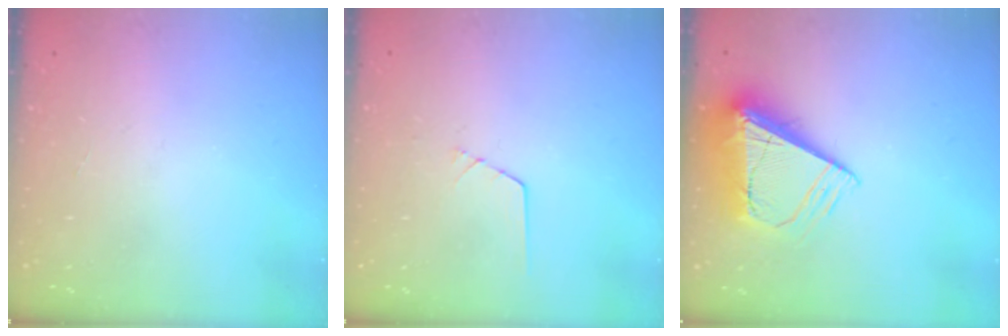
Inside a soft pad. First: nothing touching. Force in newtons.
{"total": 1.6, "press": 1.6, "slide": 0.0}
{"total": 11.8, "press": 11.7, "slide": 1.5}